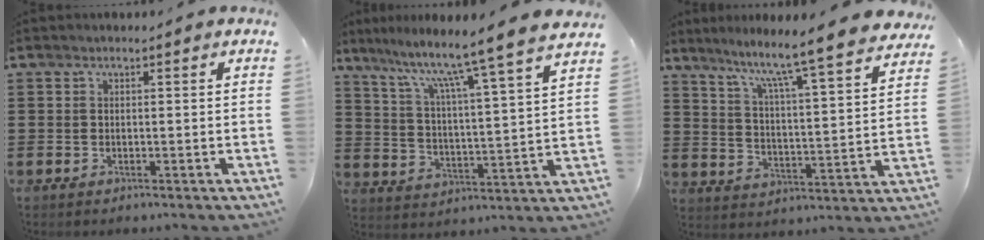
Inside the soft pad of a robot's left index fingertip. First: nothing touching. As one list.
[{"total": 9.0, "force": [7.4, -1.5, 4.9], "torque": [-0.115, -0.063, 0.112]}, {"total": 7.7, "force": [6.6, -0.9, 3.8], "torque": [-0.093, -0.062, 0.099]}]